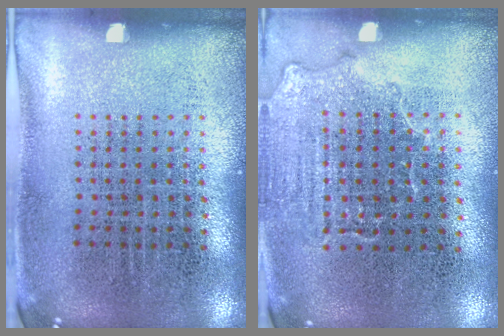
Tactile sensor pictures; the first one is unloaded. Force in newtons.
{"total": 1.4, "press": 1.2, "slide": 0.7}